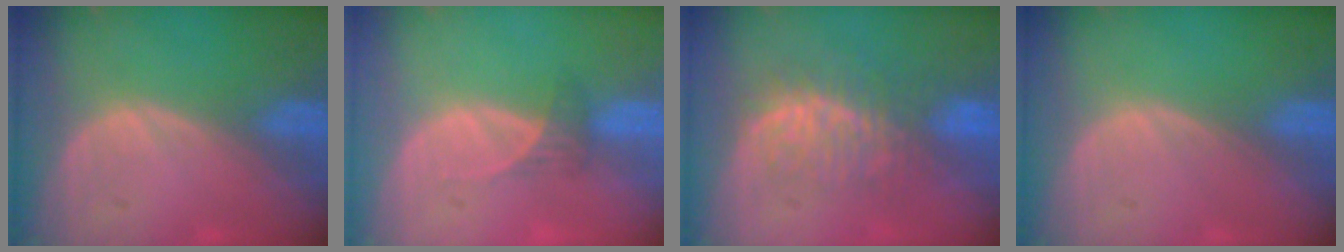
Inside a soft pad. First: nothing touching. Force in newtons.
{"total": 1.8, "press": 1.6, "slide": 0.8}
{"total": 7.9, "press": 7.5, "slide": 2.3}
{"total": 0.0}